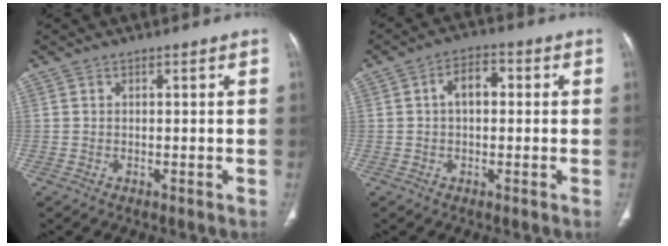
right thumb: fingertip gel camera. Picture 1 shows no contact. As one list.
[{"total": 5.3, "force": [0.6, 3.3, 4.1], "torque": [-0.064, 0.020, 0.002]}]